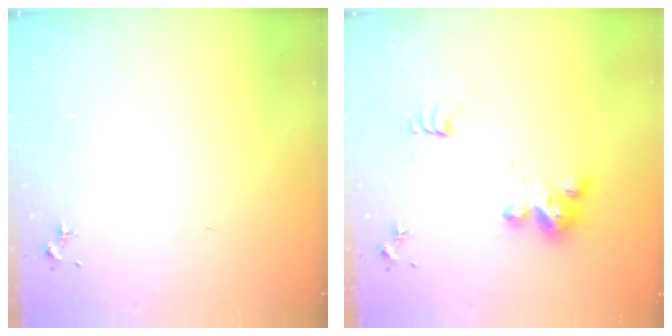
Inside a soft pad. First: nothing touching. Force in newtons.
{"total": 9.0, "press": 9.0, "slide": 0.3}